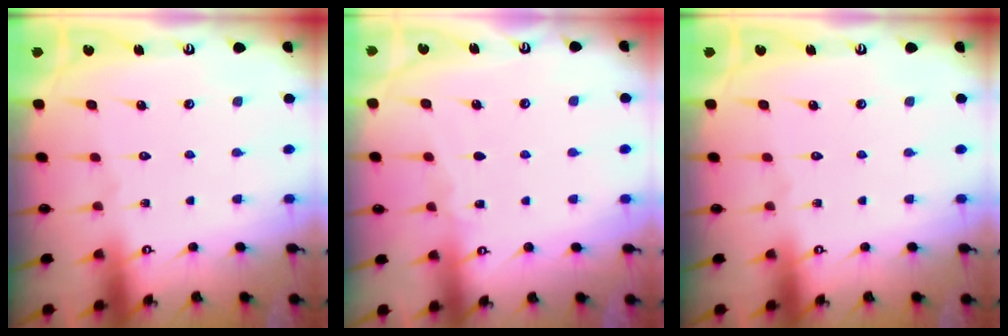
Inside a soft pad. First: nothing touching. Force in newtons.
{"total": 2.8, "press": 2.8, "slide": 0.3}
{"total": 0.0}